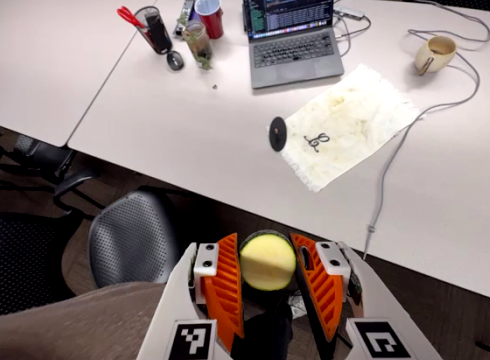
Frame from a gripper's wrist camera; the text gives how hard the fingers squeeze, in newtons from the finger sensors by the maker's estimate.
{"total": 8.2, "left": 8.0, "right": 8.5}